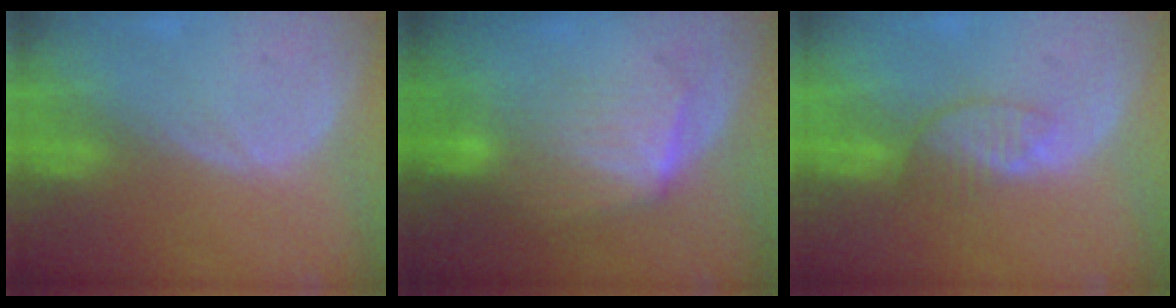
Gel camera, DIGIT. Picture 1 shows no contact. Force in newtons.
{"total": 7.1, "press": 6.5, "slide": 2.9}
{"total": 3.7, "press": 3.4, "slide": 1.5}